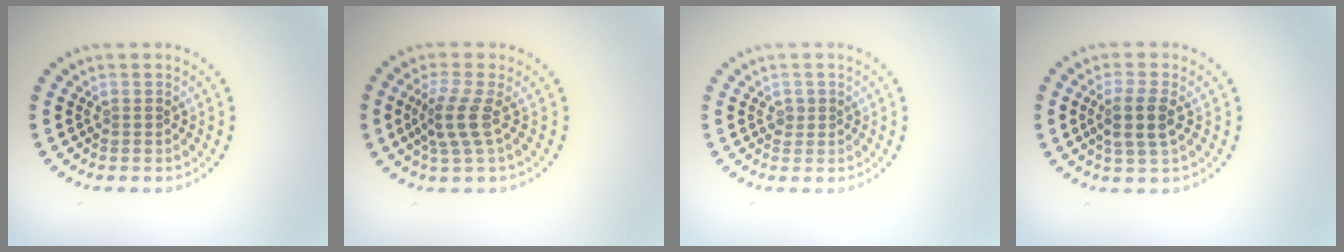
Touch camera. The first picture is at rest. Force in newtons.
{"total": 2.8, "press": 2.3, "slide": 1.6}
{"total": 0.8, "press": 0.7, "slide": 0.3}
{"total": 2.8, "press": 2.5, "slide": 1.2}